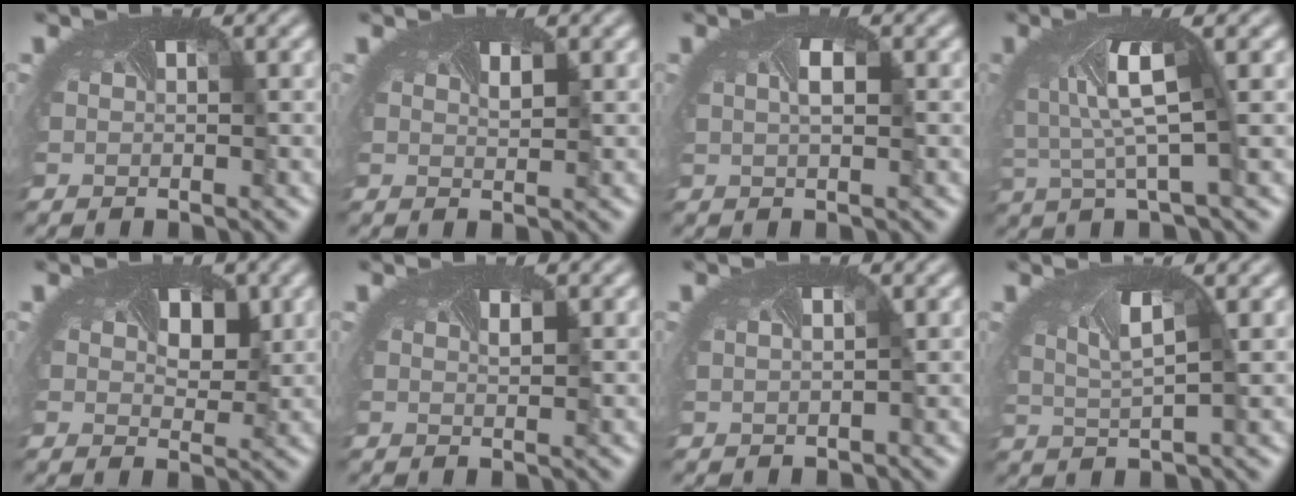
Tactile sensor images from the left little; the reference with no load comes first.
{"total": 0.8, "force": [0.5, 0.4, 0.5], "torque": [-0.007, 0.001, 0.006]}
{"total": 1.2, "force": [0.0, 0.4, 1.1], "torque": [-0.026, -0.003, 0.004]}
{"total": 5.3, "force": [0.7, 1.6, 5.0], "torque": [-0.115, 0.004, 0.009]}
{"total": 2.5, "force": [0.8, 1.9, 1.5], "torque": [-0.024, -0.002, 0.010]}
{"total": 0.5, "force": [0.3, 0.2, 0.3], "torque": [-0.004, 0.001, 0.004]}
{"total": 0.8, "force": [0.4, 0.6, 0.3], "torque": [0.006, 0.016, -0.002]}
{"total": 3.9, "force": [1.5, 1.9, 3.1], "torque": [-0.071, 0.012, 0.027]}